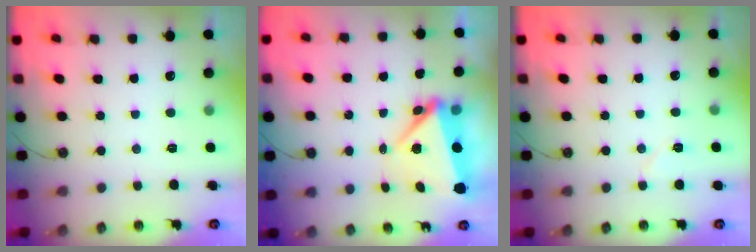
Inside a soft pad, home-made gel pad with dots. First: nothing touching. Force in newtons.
{"total": 5.7, "press": 5.7, "slide": 0.9}
{"total": 4.6, "press": 4.5, "slide": 0.9}